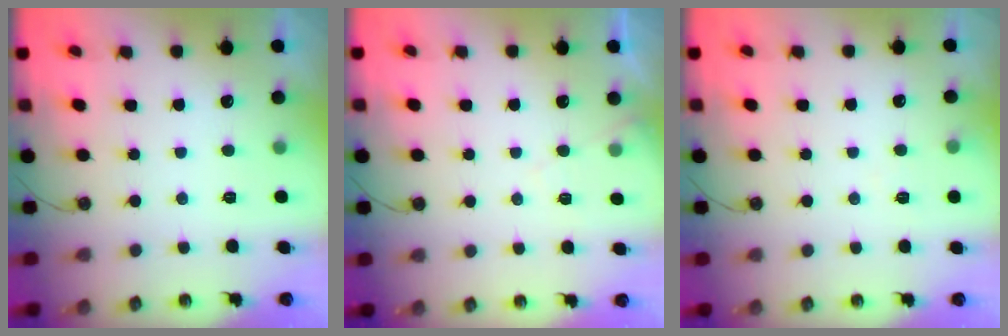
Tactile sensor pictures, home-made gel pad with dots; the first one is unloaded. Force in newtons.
{"total": 5.1, "press": 5.1, "slide": 0.7}
{"total": 4.1, "press": 4.0, "slide": 0.7}